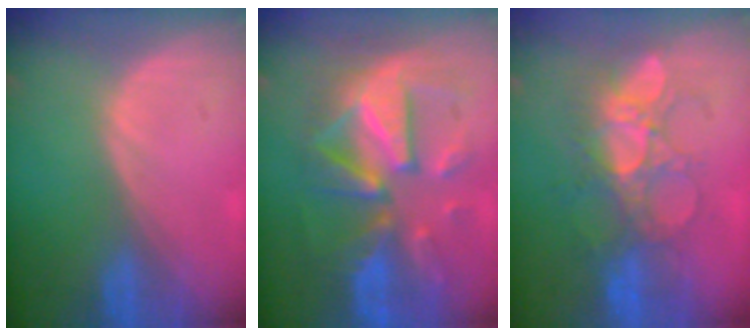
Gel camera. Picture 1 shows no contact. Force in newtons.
{"total": 12.4, "press": 12.3, "slide": 1.1}
{"total": 8.7, "press": 8.4, "slide": 2.4}